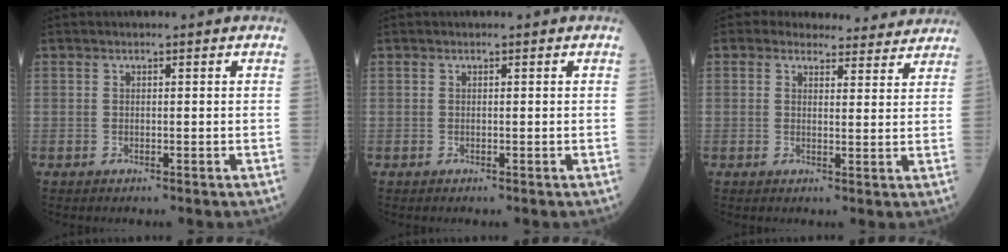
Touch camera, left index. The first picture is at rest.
{"total": 0.0}
{"total": 9.9, "force": [9.3, 3.3, 0.9], "torque": [0.019, 0.010, 0.093]}